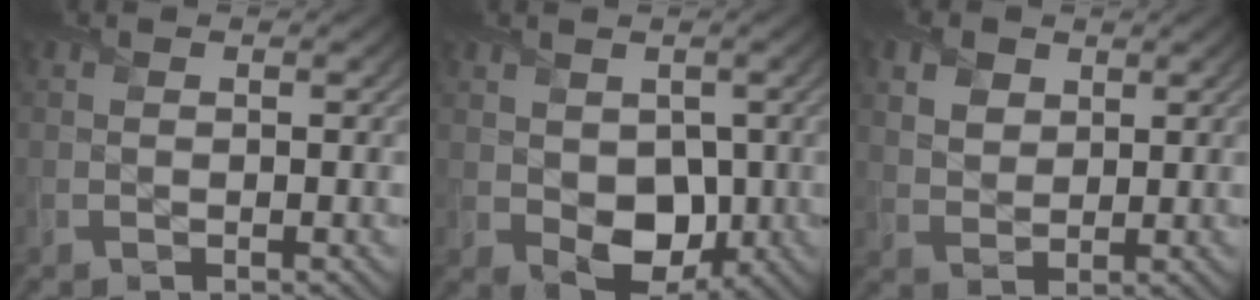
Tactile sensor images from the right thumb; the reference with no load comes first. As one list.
[{"total": 6.2, "force": [-0.1, 4.6, 4.2], "torque": [-0.092, -0.025, 0.010]}, {"total": 4.4, "force": [2.5, 3.0, 2.2], "torque": [-0.064, -0.001, 0.050]}]